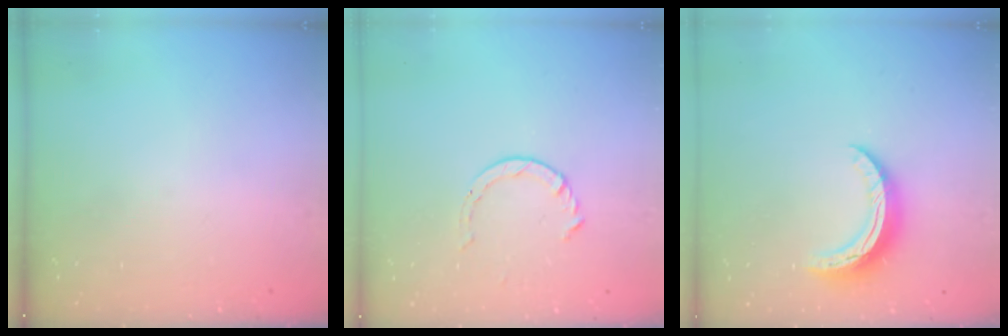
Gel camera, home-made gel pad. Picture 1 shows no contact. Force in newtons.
{"total": 3.5, "press": 3.5, "slide": 0.4}
{"total": 10.4, "press": 10.3, "slide": 0.5}